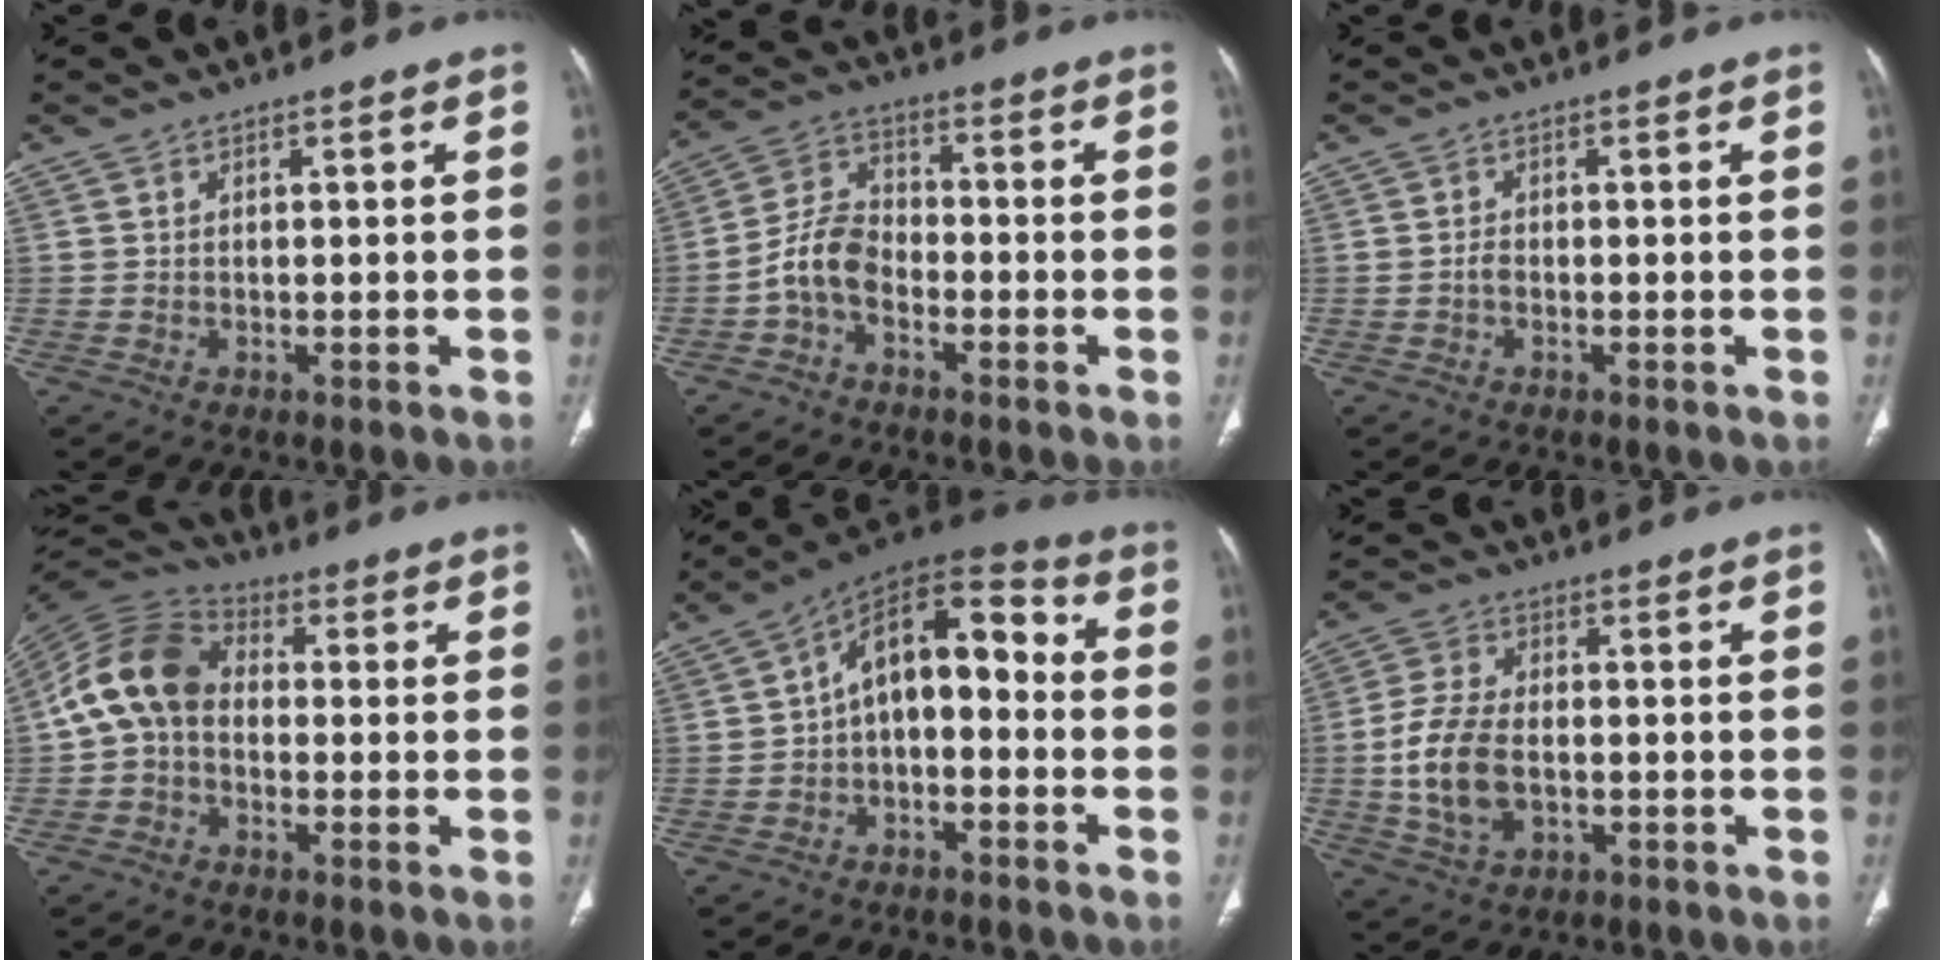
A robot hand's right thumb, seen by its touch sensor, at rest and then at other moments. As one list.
[{"total": 7.7, "force": [-3.0, 4.9, 5.1], "torque": [-0.093, 0.031, -0.071]}, {"total": 1.2, "force": [-0.4, 0.7, 0.8], "torque": [-0.014, 0.003, -0.011]}, {"total": 11.6, "force": [-0.4, 8.6, 7.8], "torque": [-0.145, 0.031, -0.025]}, {"total": 13.1, "force": [-0.9, 7.6, 10.6], "torque": [-0.130, 0.057, -0.028]}, {"total": 10.7, "force": [-1.5, 6.6, 8.2], "torque": [-0.169, 0.008, -0.028]}]